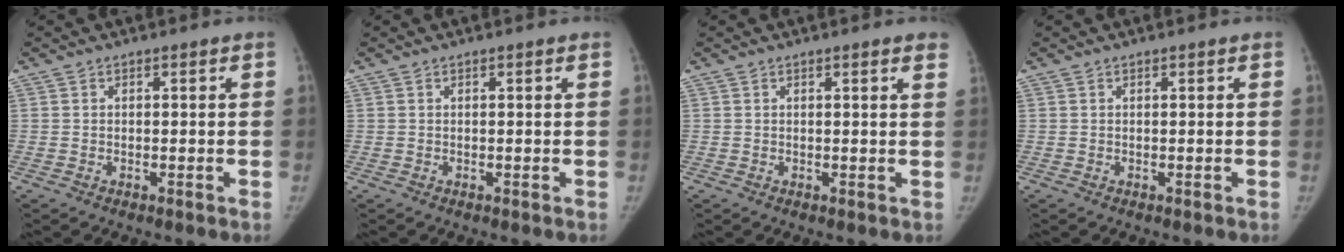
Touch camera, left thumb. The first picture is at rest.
{"total": 0.0}
{"total": 2.5, "force": [1.9, 0.3, 1.6], "torque": [-0.013, -0.002, 0.013]}
{"total": 0.0}